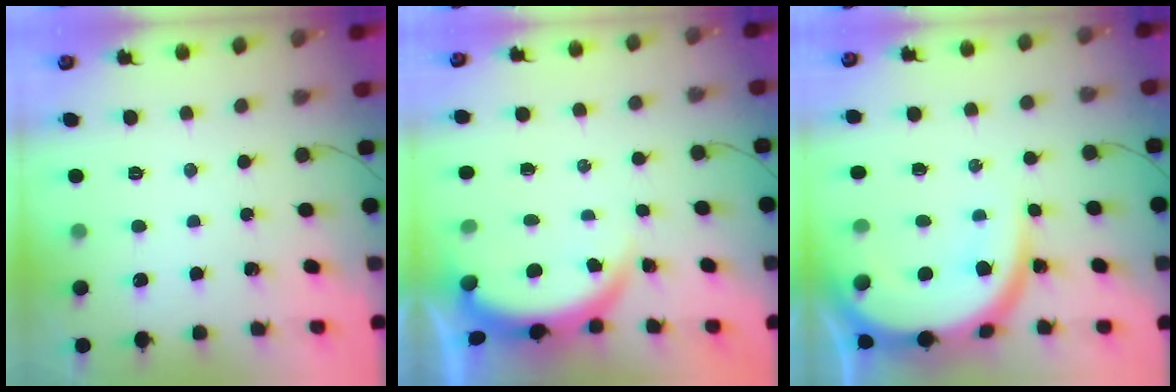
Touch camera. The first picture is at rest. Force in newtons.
{"total": 4.0, "press": 4.0, "slide": 0.2}
{"total": 13.6, "press": 13.6, "slide": 1.1}